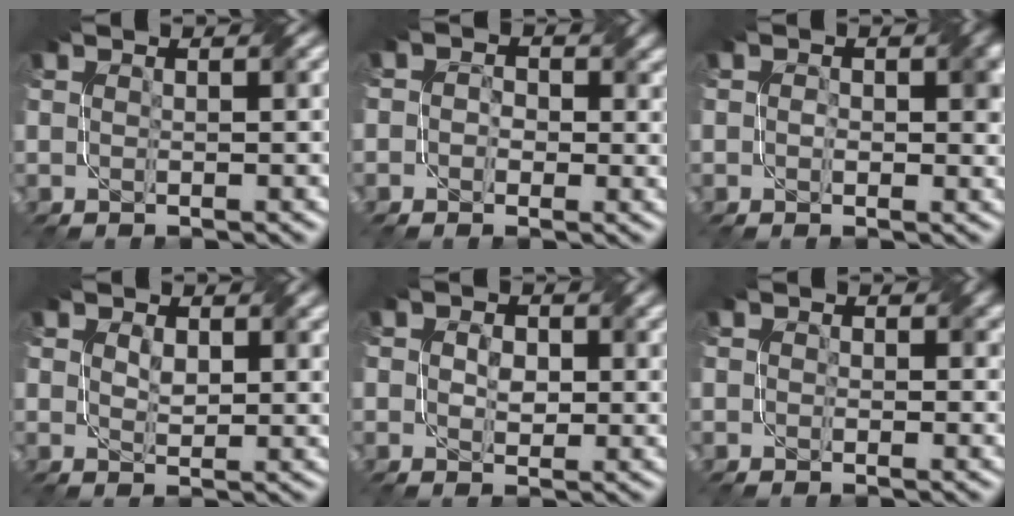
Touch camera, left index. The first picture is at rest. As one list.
[{"total": 3.9, "force": [0.7, 3.2, 2.1], "torque": [-0.017, 0.000, -0.018]}, {"total": 2.9, "force": [0.2, 1.8, 2.2], "torque": [-0.026, -0.003, -0.002]}, {"total": 3.0, "force": [1.2, 1.9, 2.0], "torque": [-0.038, -0.004, 0.022]}, {"total": 3.0, "force": [0.4, 2.1, 2.0], "torque": [-0.036, -0.005, 0.006]}, {"total": 2.3, "force": [0.7, 1.8, 1.3], "torque": [-0.011, -0.003, 0.001]}]